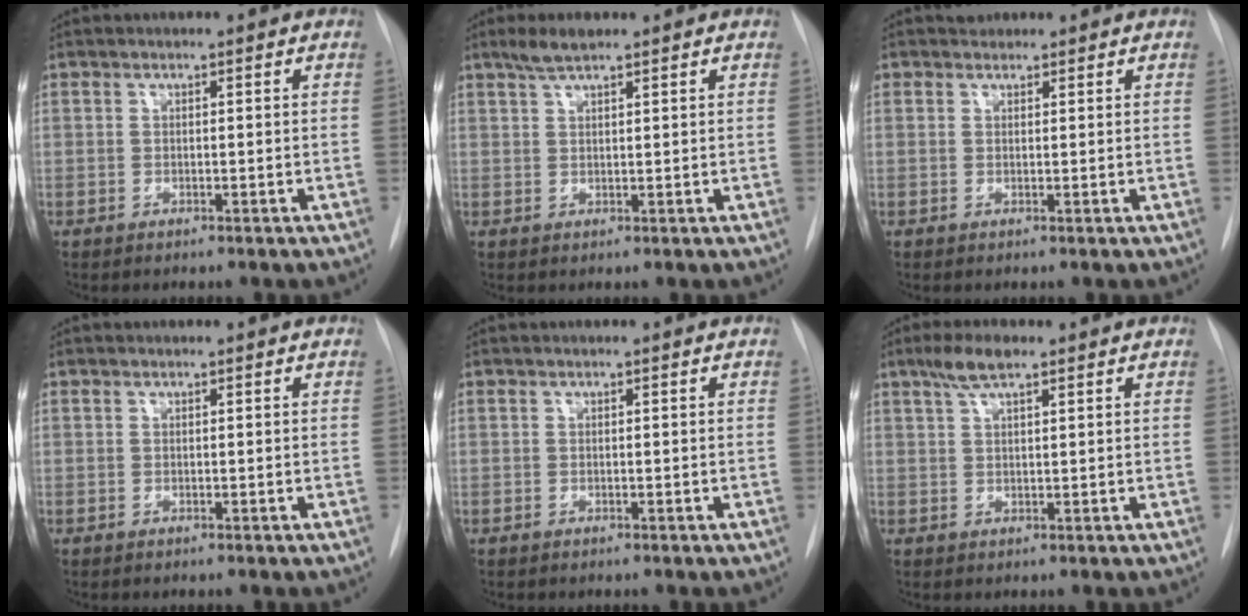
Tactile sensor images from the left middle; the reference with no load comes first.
{"total": 3.1, "force": [2.4, 0.5, 1.9], "torque": [-0.042, 0.007, 0.048]}
{"total": 1.3, "force": [1.1, 0.8, -0.1], "torque": [0.004, 0.009, 0.015]}
{"total": 0.0}
{"total": 0.0}
{"total": 4.1, "force": [2.8, 0.8, 3.0], "torque": [-0.063, 0.011, 0.054]}